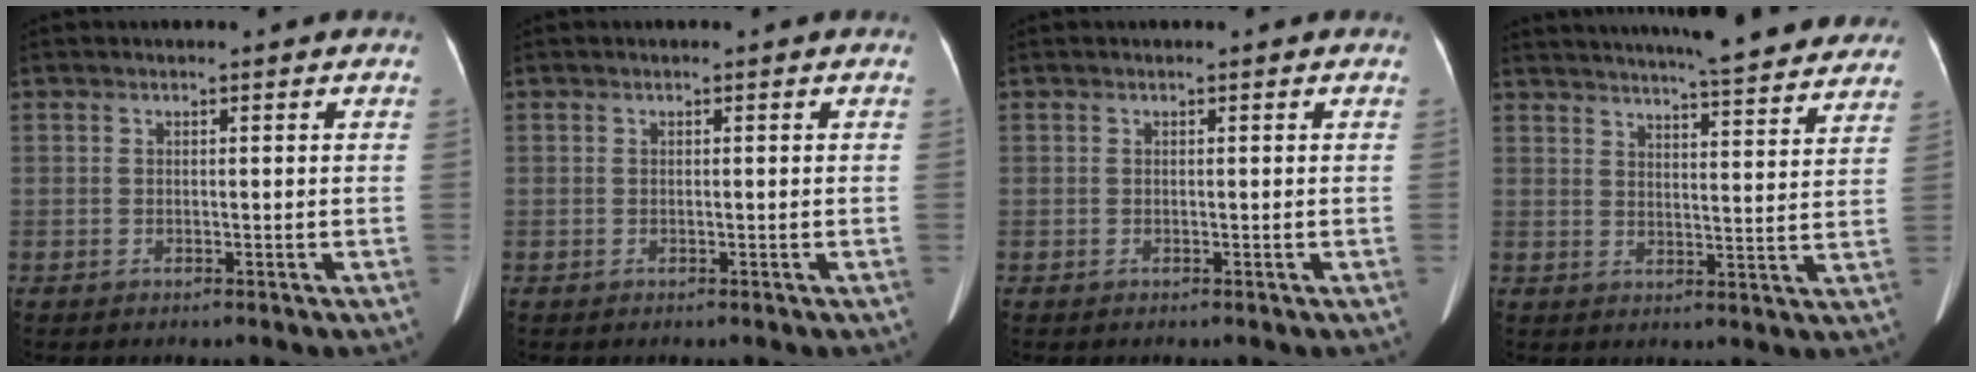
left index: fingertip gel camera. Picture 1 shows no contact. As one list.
[{"total": 0.0}, {"total": 0.0}, {"total": 22.6, "force": [20.4, 2.2, 9.5], "torque": [-0.140, -0.016, 0.251]}]